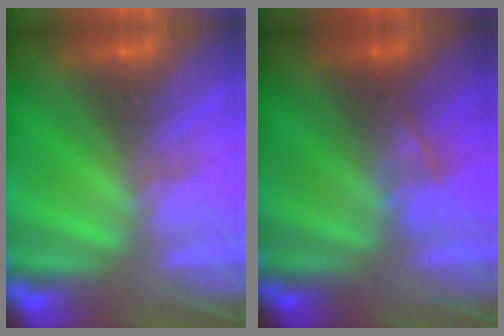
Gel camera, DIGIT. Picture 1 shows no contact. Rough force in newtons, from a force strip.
{"total": 2.4}